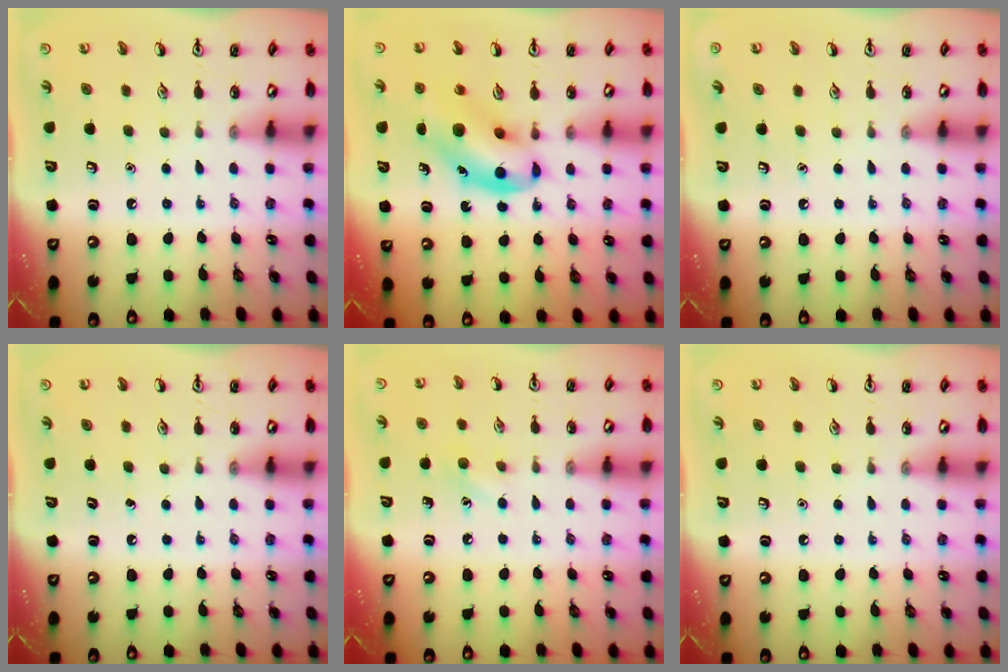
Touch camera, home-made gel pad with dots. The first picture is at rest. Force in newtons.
{"total": 10.9, "press": 10.4, "slide": 3.1}
{"total": 0.0}
{"total": 0.0}
{"total": 6.5, "press": 6.2, "slide": 2.0}
{"total": 0.0}